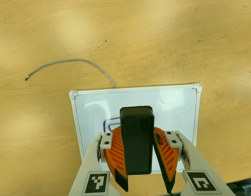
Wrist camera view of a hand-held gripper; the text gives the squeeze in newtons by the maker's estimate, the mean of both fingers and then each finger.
{"total": 8.5, "left": 8.9, "right": 8.1}